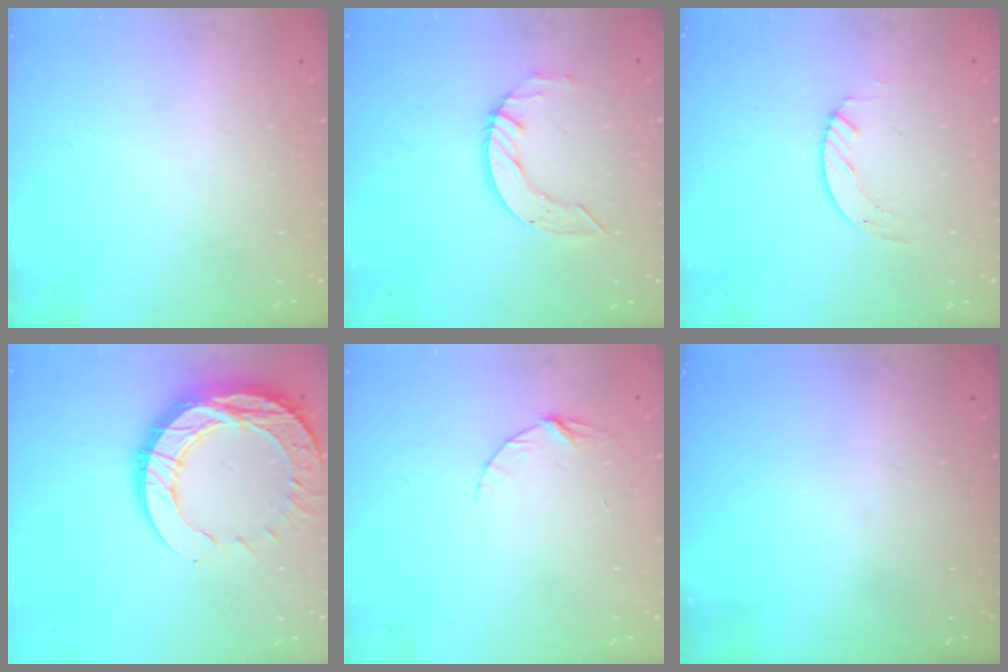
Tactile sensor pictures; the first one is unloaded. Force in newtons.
{"total": 6.8, "press": 6.8, "slide": 0.3}
{"total": 2.7, "press": 2.7, "slide": 0.2}
{"total": 19.4, "press": 19.4, "slide": 1.8}
{"total": 3.9, "press": 3.9, "slide": 0.4}
{"total": 0.0}